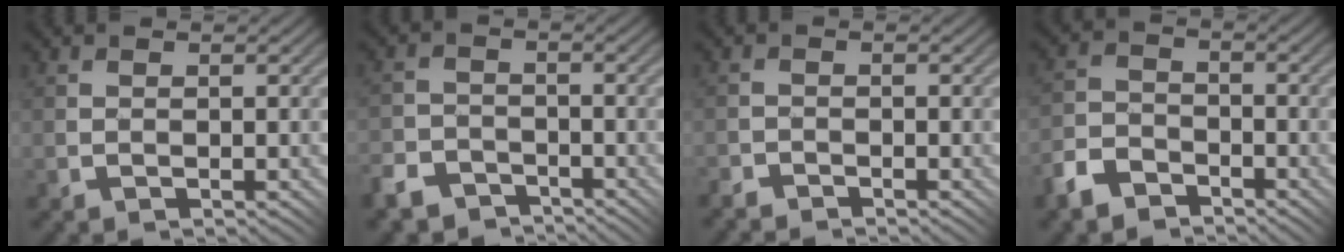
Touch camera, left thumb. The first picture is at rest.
{"total": 5.1, "force": [-4.2, 2.7, 1.2], "torque": [-0.027, -0.003, -0.088]}
{"total": 2.1, "force": [-2.1, 0.3, 0.1], "torque": [-0.003, 0.005, -0.044]}
{"total": 5.5, "force": [-4.1, 3.0, 1.9], "torque": [-0.048, 0.003, -0.094]}